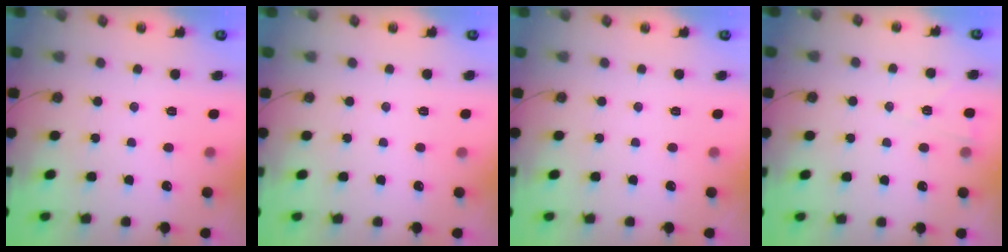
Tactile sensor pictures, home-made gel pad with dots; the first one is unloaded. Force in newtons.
{"total": 3.9, "press": 1.0, "slide": 3.8}
{"total": 0.0}
{"total": 3.6, "press": 3.1, "slide": 1.8}